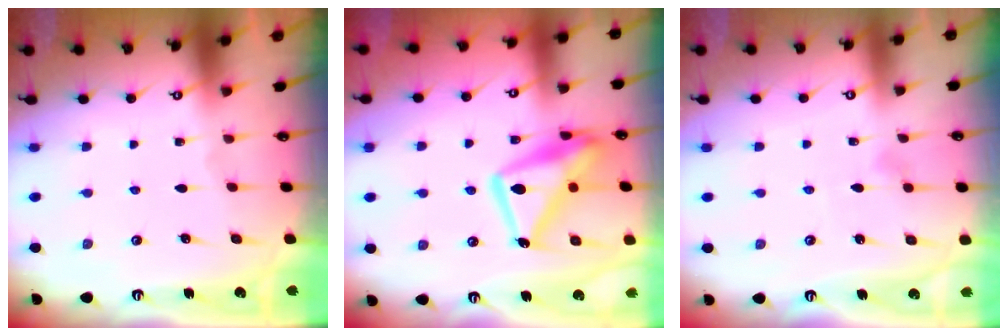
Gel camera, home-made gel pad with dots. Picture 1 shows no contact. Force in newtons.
{"total": 15.2, "press": 15.1, "slide": 1.3}
{"total": 3.9, "press": 3.8, "slide": 0.3}